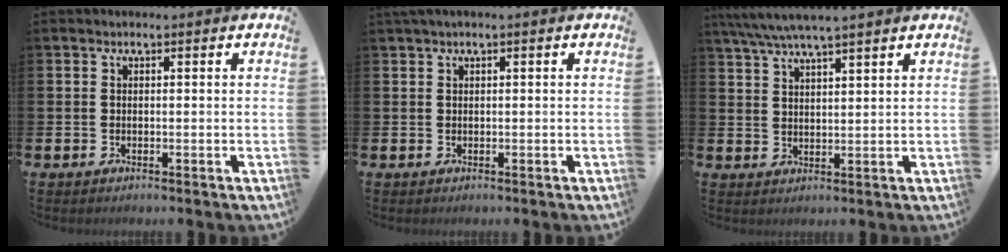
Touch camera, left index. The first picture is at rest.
{"total": 0.7, "force": [0.3, 0.0, 0.7], "torque": [-0.020, 0.004, 0.006]}
{"total": 5.0, "force": [4.6, -0.2, 2.0], "torque": [-0.059, -0.013, 0.083]}